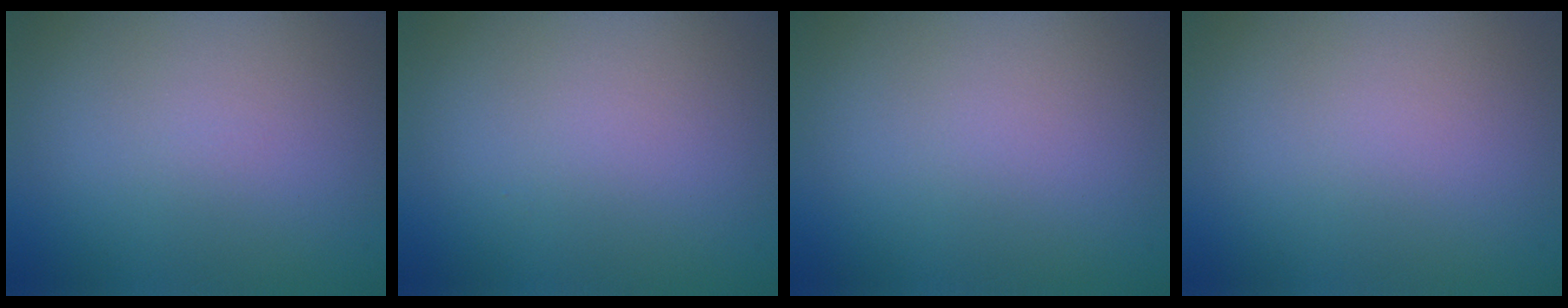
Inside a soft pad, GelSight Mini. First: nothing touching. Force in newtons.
{"total": 0.0}
{"total": 0.0}
{"total": 0.0}